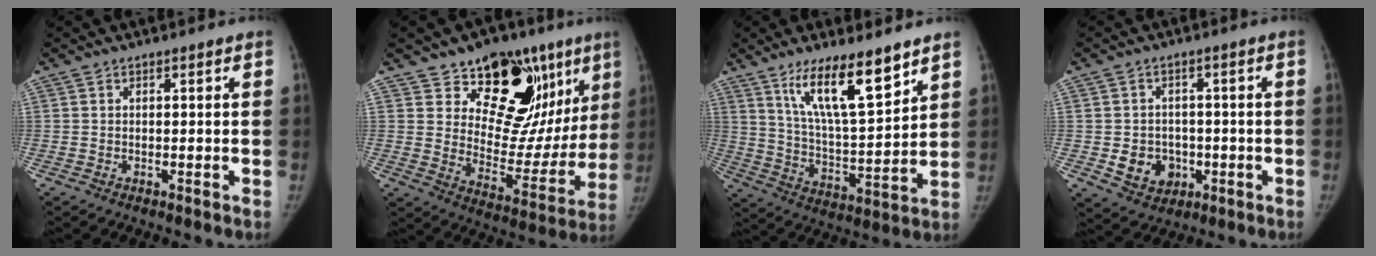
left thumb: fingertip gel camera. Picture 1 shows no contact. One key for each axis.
{"total": 23.1, "fx": 12.6, "fy": 13.2, "fz": 14.2, "tx": -0.126, "ty": -0.048, "tz": 0.191}
{"total": 15.1, "fx": 9.8, "fy": 3.7, "fz": 10.9, "tx": -0.169, "ty": -0.063, "tz": 0.185}
{"total": 7.2, "fx": -1.6, "fy": 6.2, "fz": 3.2, "tx": -0.018, "ty": 0.008, "tz": -0.014}